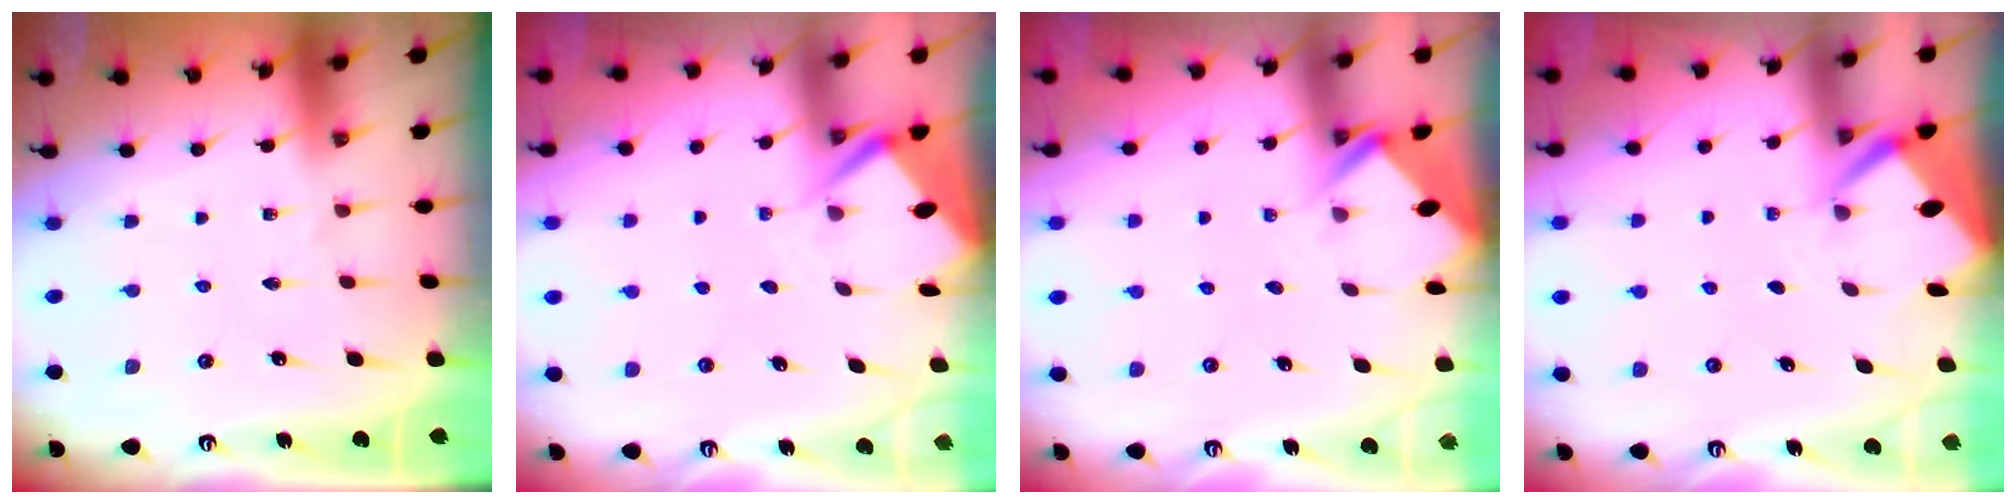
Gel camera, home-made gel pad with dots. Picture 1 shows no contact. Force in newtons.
{"total": 3.5, "press": 3.5, "slide": 0.3}
{"total": 2.9, "press": 2.9, "slide": 0.2}
{"total": 2.7, "press": 2.7, "slide": 0.3}